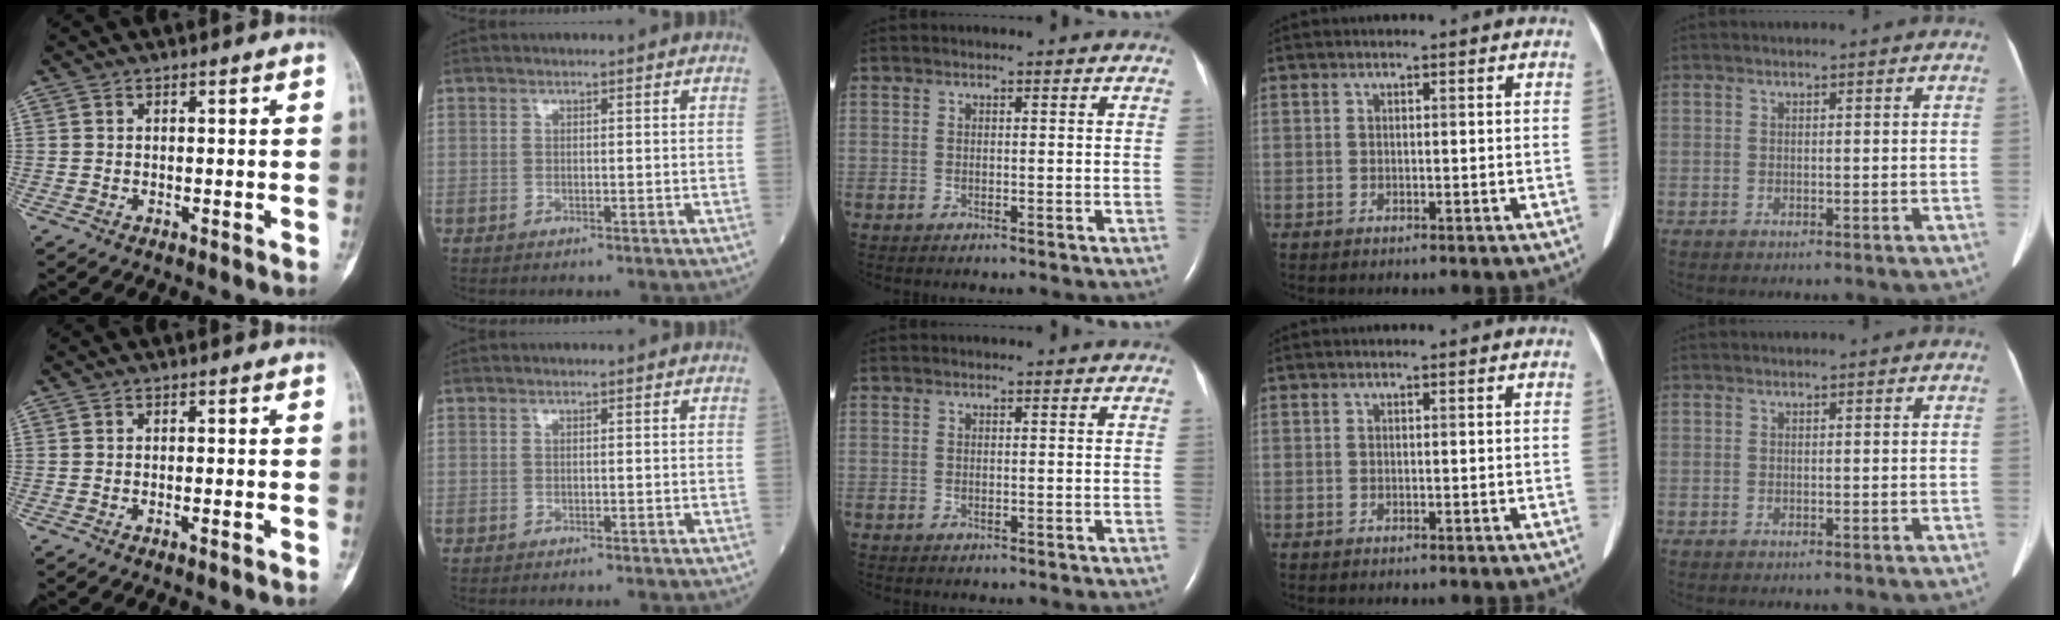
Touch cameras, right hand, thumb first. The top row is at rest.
{"thumb": {"total": 1.0, "force": [-0.7, 0.0, 0.8], "torque": [-0.017, 0.003, -0.009]}, "index": {"total": 1.1, "force": [-1.0, -0.1, 0.5], "torque": [-0.002, 0.002, -0.014]}}